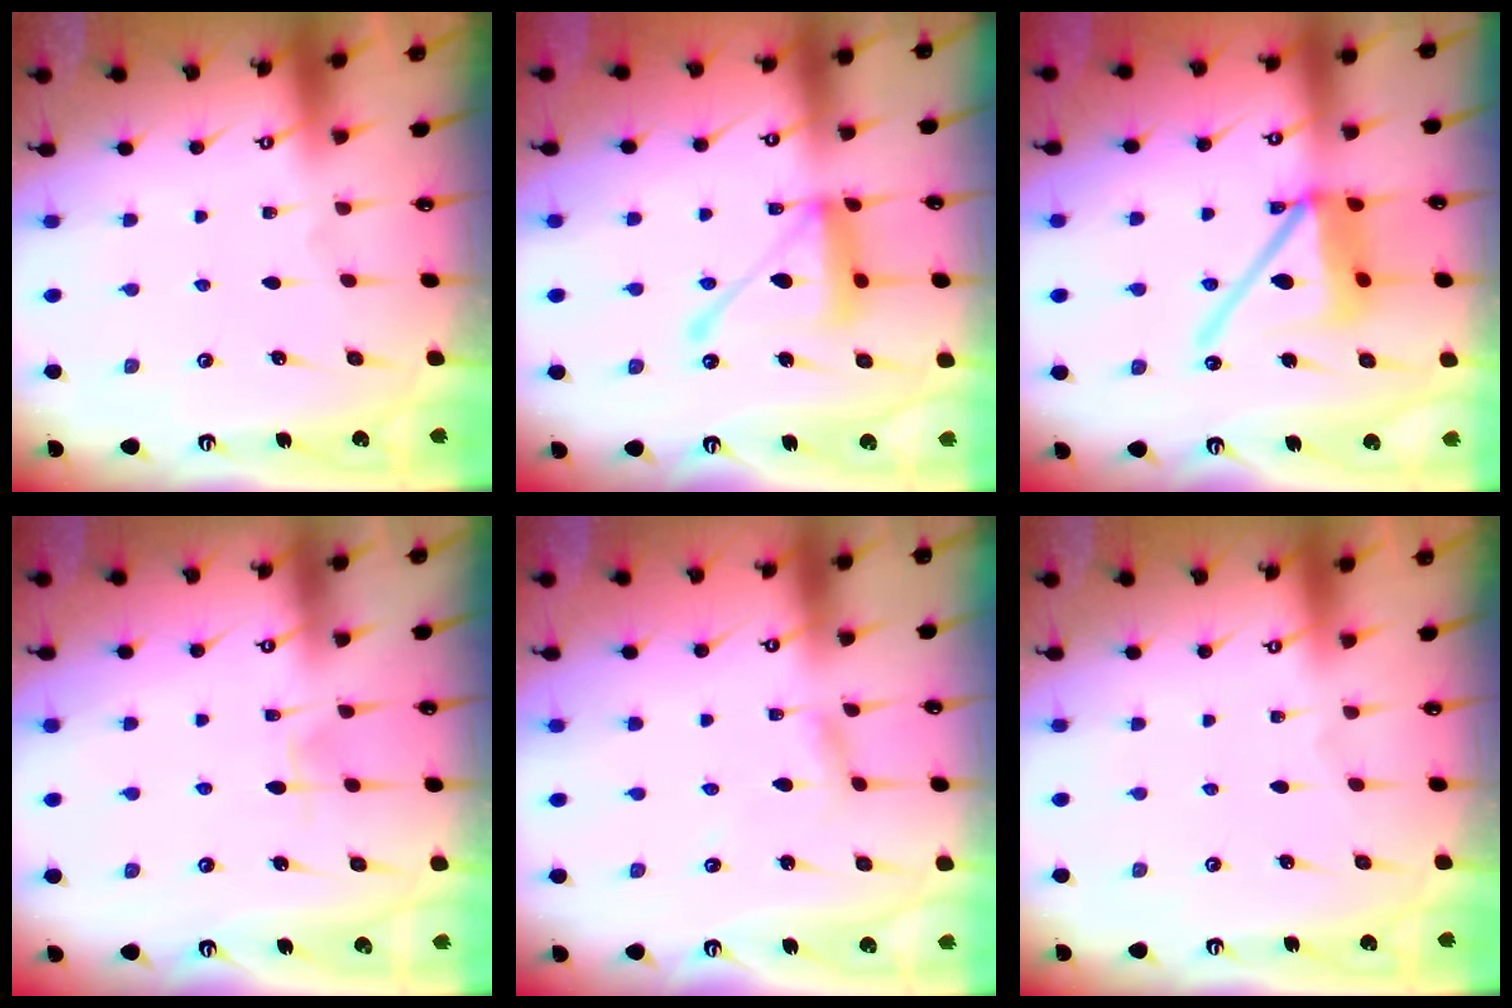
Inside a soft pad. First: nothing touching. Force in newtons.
{"total": 15.5, "press": 15.5, "slide": 1.5}
{"total": 16.2, "press": 16.1, "slide": 1.7}
{"total": 5.7, "press": 5.7, "slide": 0.7}
{"total": 3.0, "press": 3.0, "slide": 0.1}
{"total": 0.0}